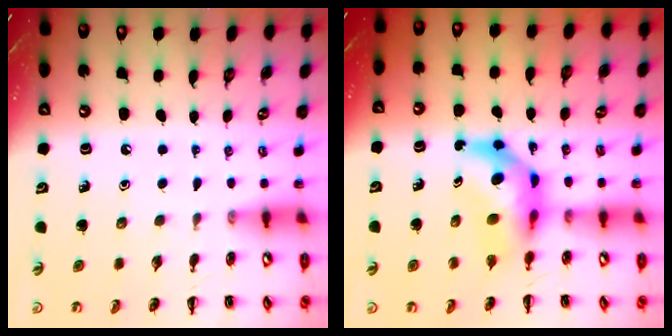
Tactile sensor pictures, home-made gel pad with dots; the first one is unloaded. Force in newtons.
{"total": 7.1, "press": 6.8, "slide": 2.0}